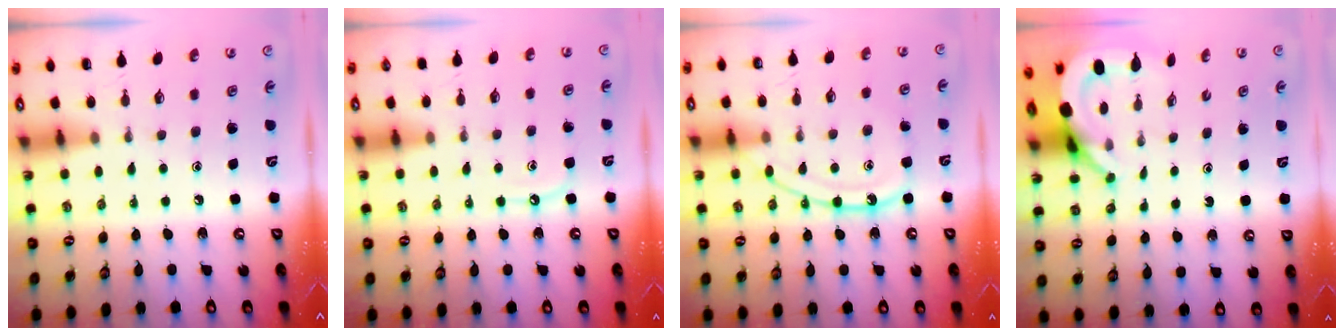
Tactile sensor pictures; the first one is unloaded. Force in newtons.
{"total": 5.4, "press": 5.4, "slide": 0.3}
{"total": 12.5, "press": 12.5, "slide": 1.2}
{"total": 5.5, "press": 5.4, "slide": 0.7}